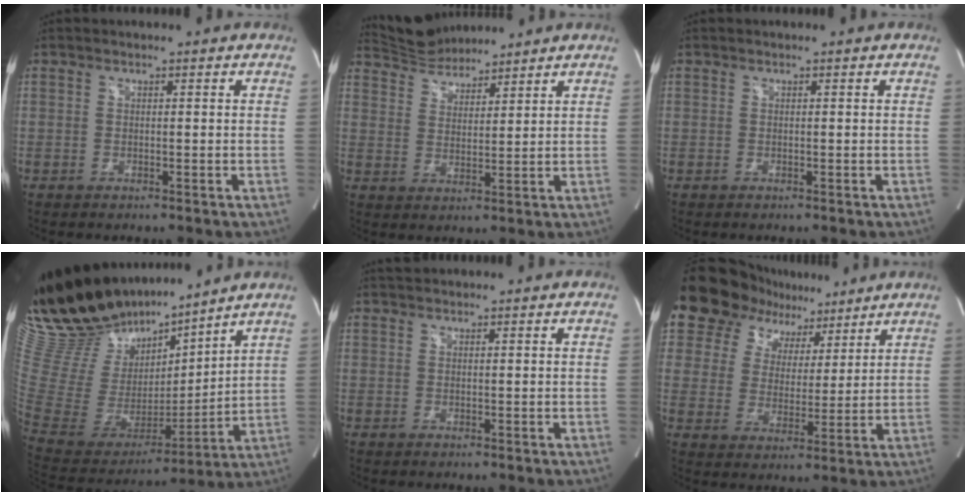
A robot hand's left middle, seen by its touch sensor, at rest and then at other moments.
{"total": 7.0, "force": [6.9, 1.2, 0.9], "torque": [-0.025, 0.018, 0.130]}
{"total": 0.0}
{"total": 23.6, "force": [20.0, 6.6, 10.6], "torque": [-0.208, -0.008, 0.361]}
{"total": 1.5, "force": [1.4, 0.4, 0.4], "torque": [-0.011, 0.013, 0.025]}
{"total": 13.6, "force": [9.9, 8.5, 3.9], "torque": [-0.063, 0.033, 0.157]}